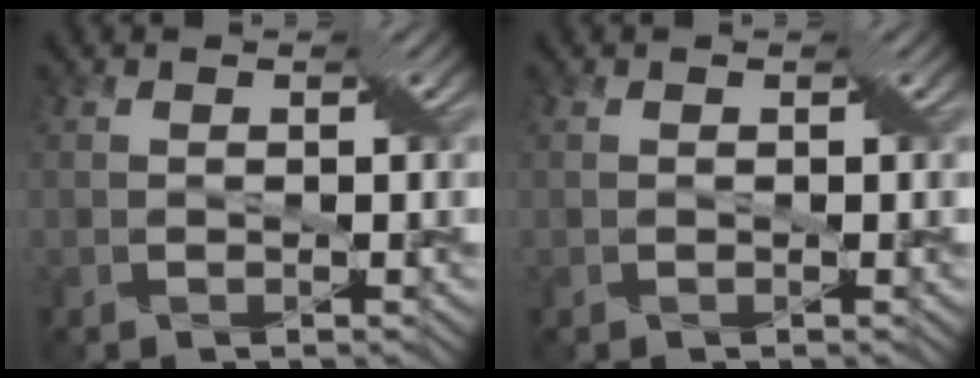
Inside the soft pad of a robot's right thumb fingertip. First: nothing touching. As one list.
[{"total": 0.0}]